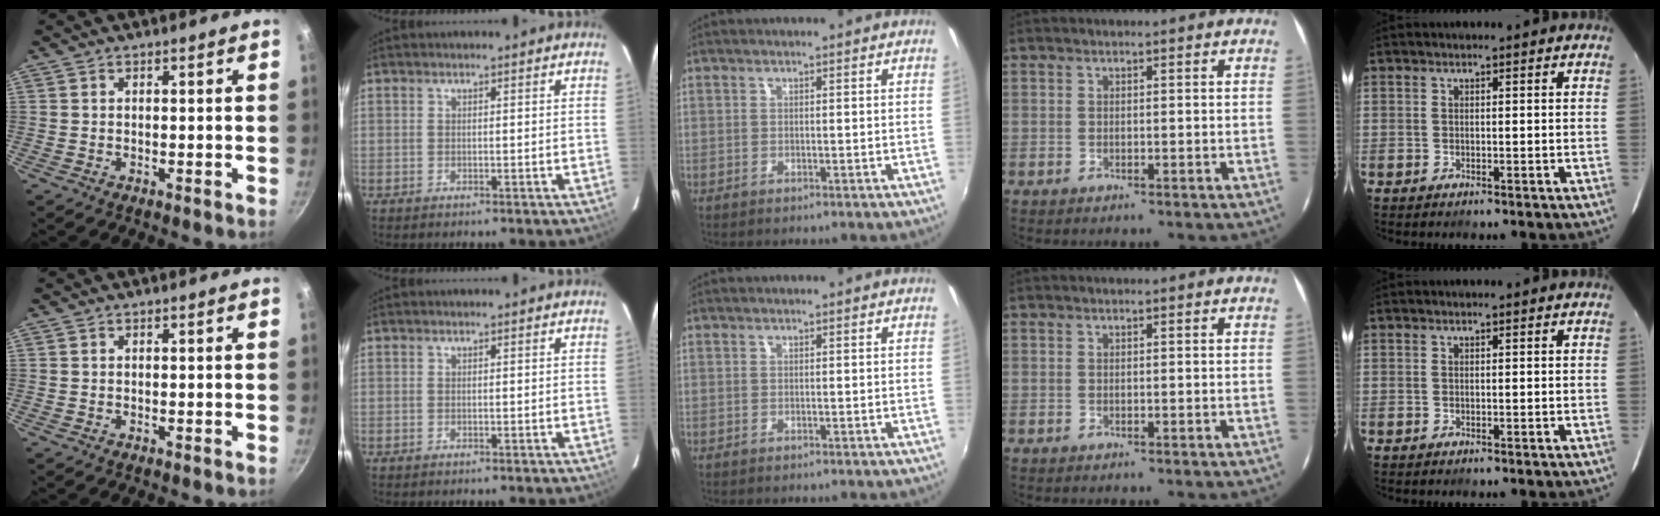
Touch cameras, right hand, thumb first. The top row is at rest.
{}